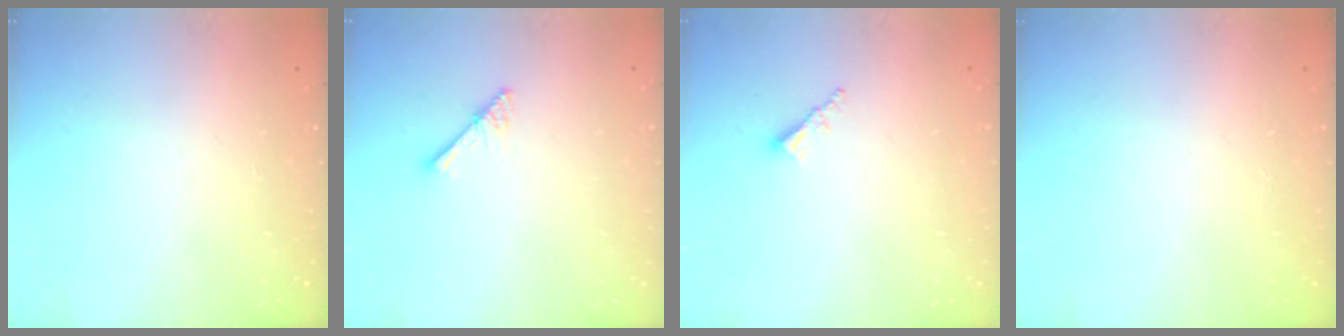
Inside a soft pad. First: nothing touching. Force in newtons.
{"total": 2.9, "press": 2.9, "slide": 0.2}
{"total": 2.3, "press": 2.2, "slide": 0.6}
{"total": 0.0}